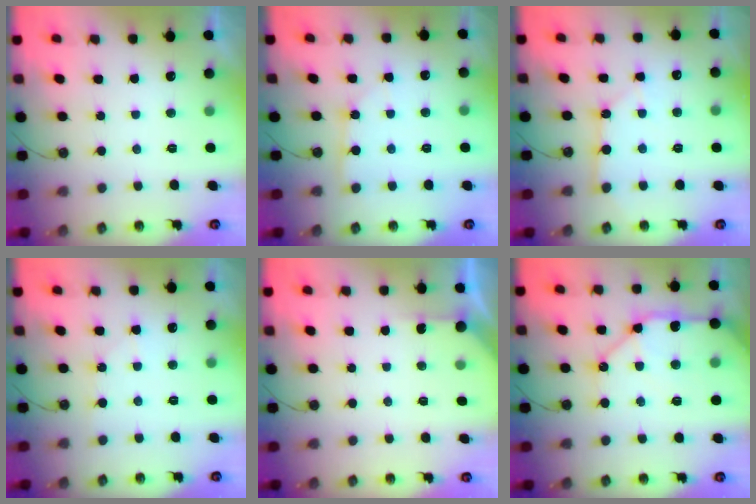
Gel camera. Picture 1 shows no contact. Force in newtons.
{"total": 3.3, "press": 3.3, "slide": 0.3}
{"total": 2.6, "press": 2.6, "slide": 0.3}
{"total": 4.2, "press": 4.1, "slide": 0.5}
{"total": 2.9, "press": 2.9, "slide": 0.3}
{"total": 15.9, "press": 15.7, "slide": 2.4}